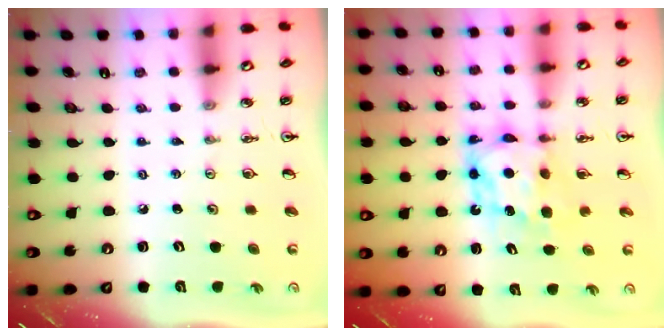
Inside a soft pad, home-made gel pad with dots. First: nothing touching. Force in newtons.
{"total": 7.4, "press": 7.4, "slide": 0.6}